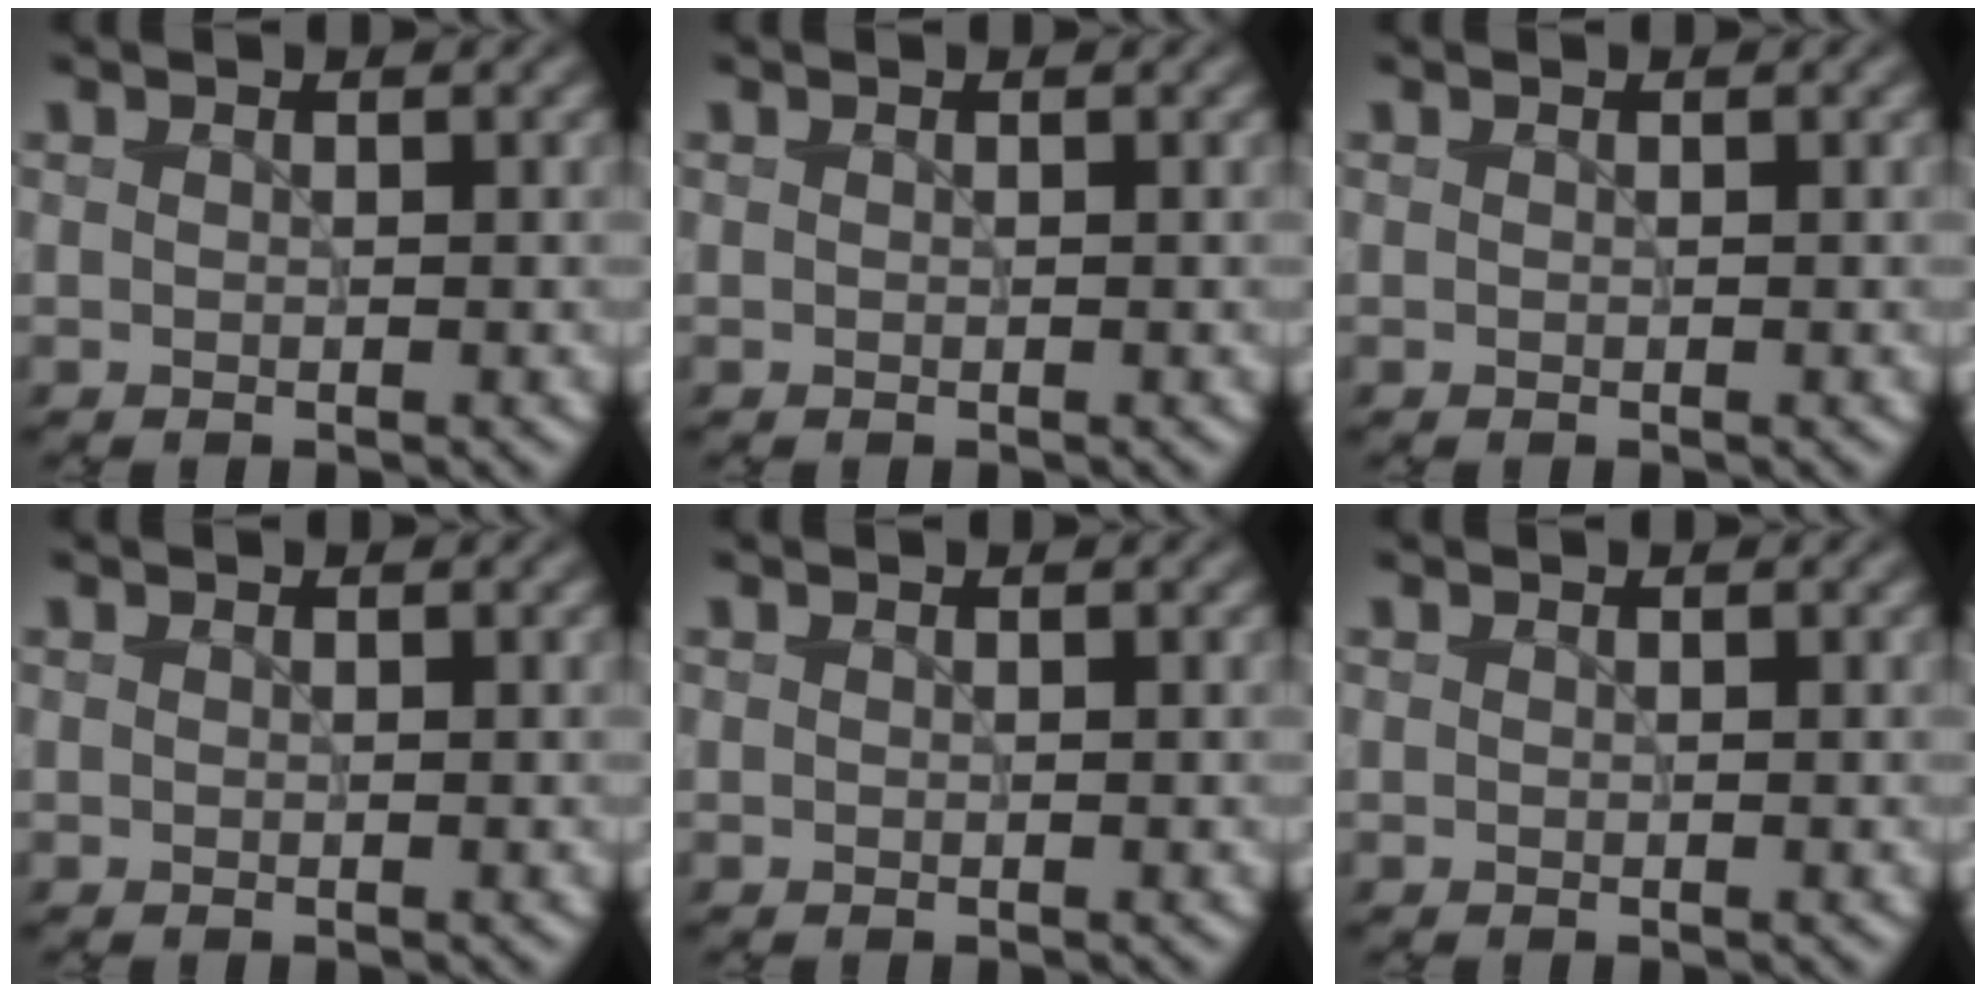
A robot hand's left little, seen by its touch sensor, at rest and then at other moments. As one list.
[{"total": 0.0}, {"total": 0.0}, {"total": 0.0}, {"total": 0.0}, {"total": 0.0}]